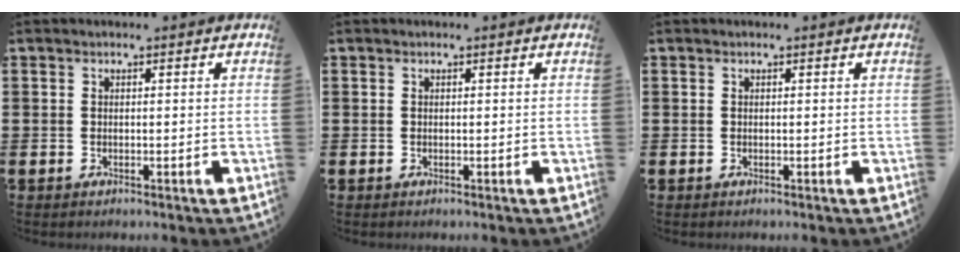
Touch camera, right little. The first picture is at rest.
{"total": 0.0}
{"total": 0.0}